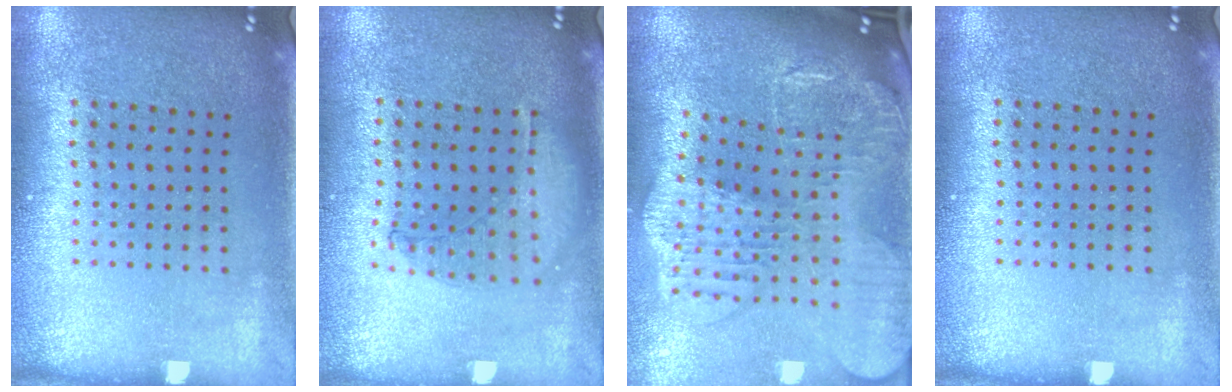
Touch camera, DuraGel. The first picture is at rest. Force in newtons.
{"total": 0.9, "press": 0.9, "slide": 0.2}
{"total": 3.3, "press": 2.6, "slide": 2.0}
{"total": 0.0}